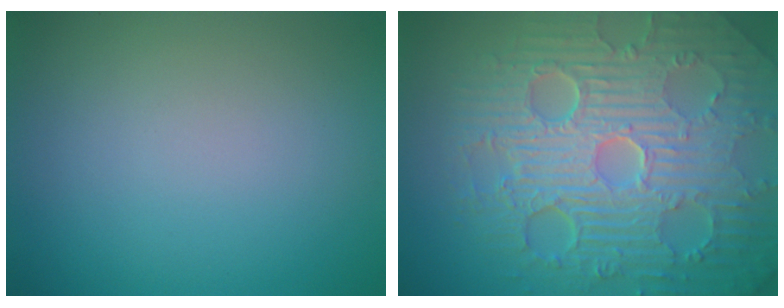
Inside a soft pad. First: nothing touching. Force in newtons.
{"total": 11.5, "press": 7.4, "slide": 8.8}